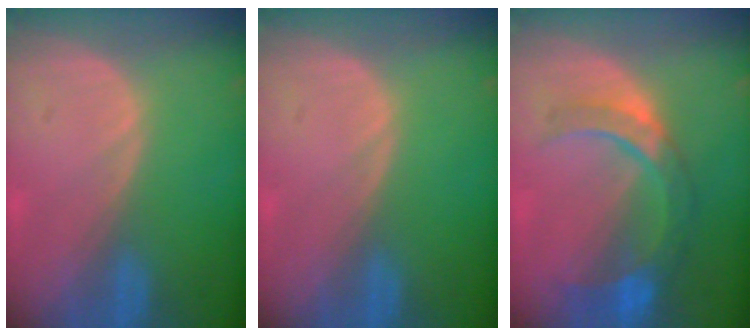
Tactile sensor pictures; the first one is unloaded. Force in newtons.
{"total": 0.0}
{"total": 9.0, "press": 7.7, "slide": 4.5}